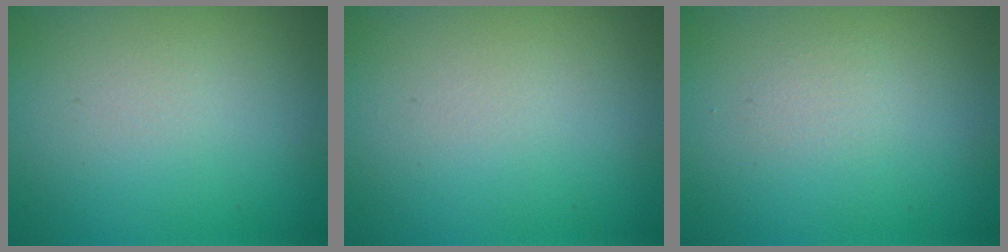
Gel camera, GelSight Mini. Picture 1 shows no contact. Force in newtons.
{"total": 0.0}
{"total": 0.6, "press": 0.6, "slide": 0.1}